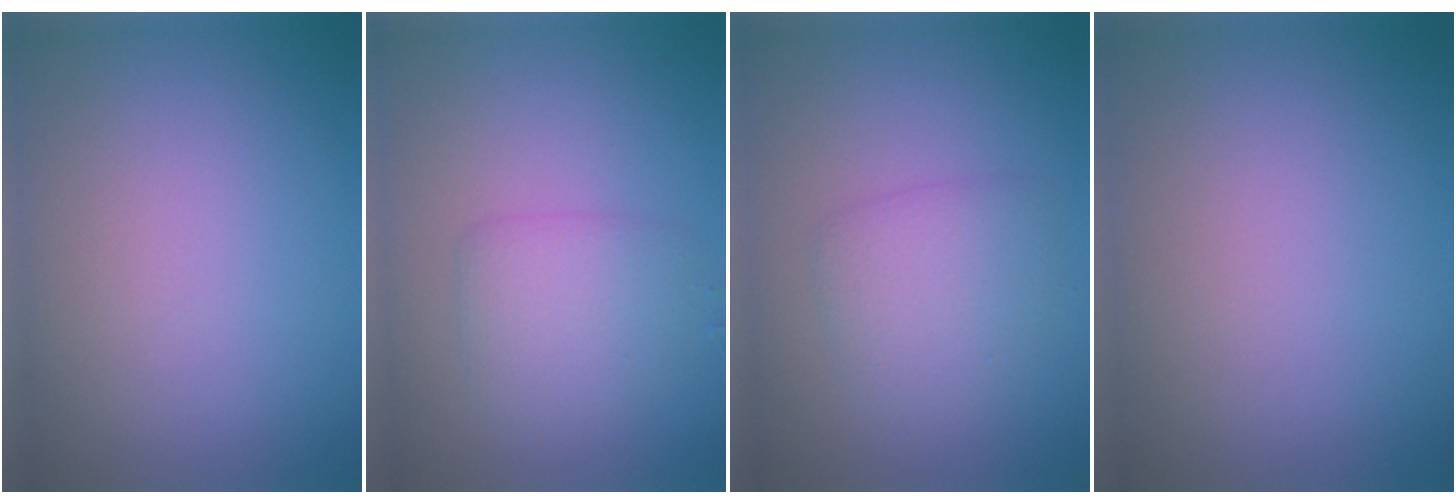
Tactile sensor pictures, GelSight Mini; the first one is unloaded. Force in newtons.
{"total": 2.9, "press": 2.9, "slide": 0.0}
{"total": 2.9, "press": 2.9, "slide": 0.1}
{"total": 0.0}